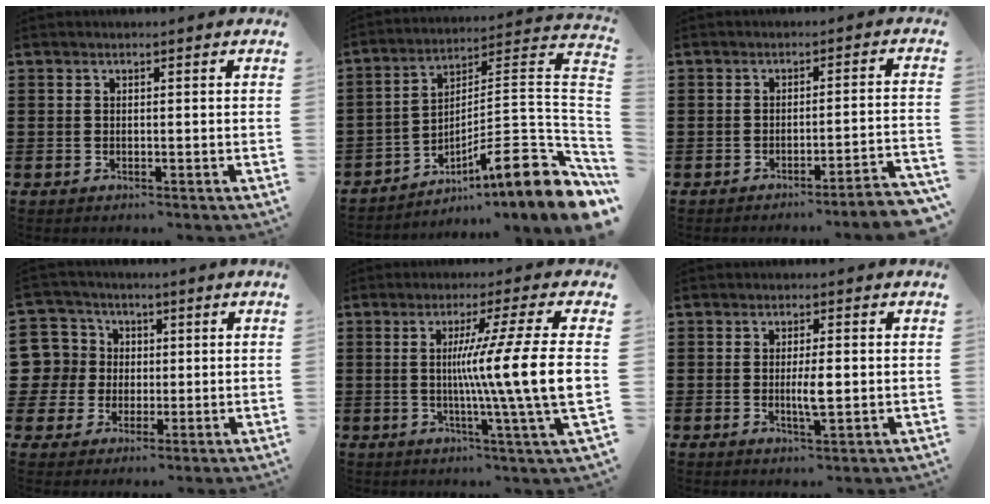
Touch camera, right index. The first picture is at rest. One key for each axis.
{"total": 10.3, "fx": -5.5, "fy": 1.4, "fz": 8.6, "tx": -0.120, "ty": -0.021, "tz": -0.112}
{"total": 3.3, "fx": -2.8, "fy": -0.6, "fz": 1.7, "tx": -0.030, "ty": -0.013, "tz": -0.058}
{"total": 7.6, "fx": 0.5, "fy": 7.5, "fz": 1.1, "tx": -0.078, "ty": 0.010, "tz": 0.006}
{"total": 13.1, "fx": 0.2, "fy": -1.3, "fz": 13.1, "tx": -0.235, "ty": -0.016, "tz": -0.010}
{"total": 3.9, "fx": -0.3, "fy": 0.8, "fz": 3.8, "tx": -0.075, "ty": -0.004, "tz": -0.008}